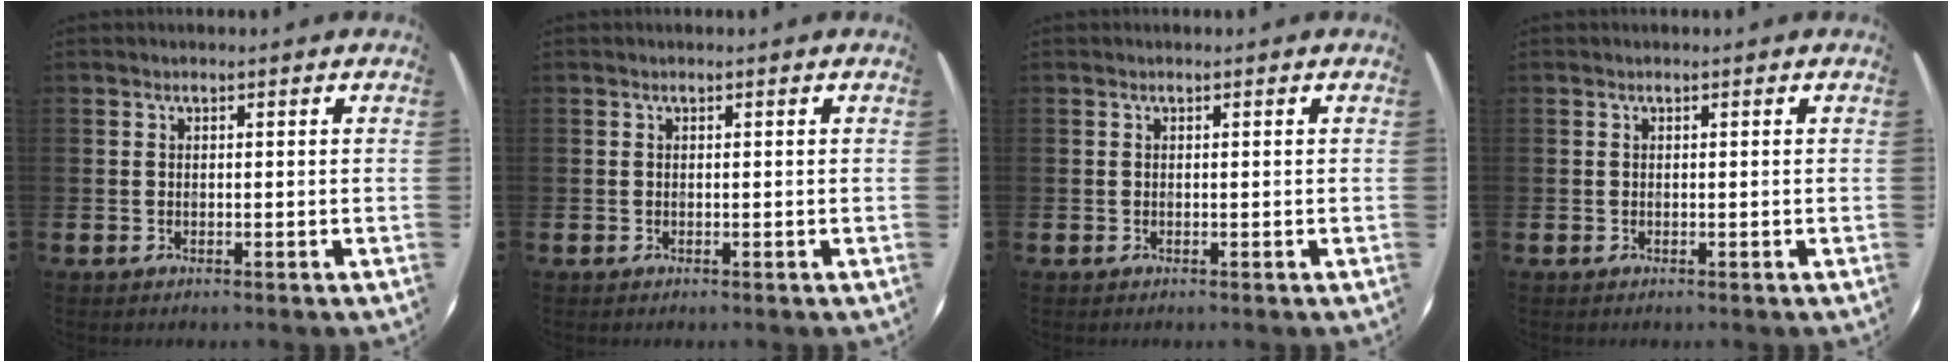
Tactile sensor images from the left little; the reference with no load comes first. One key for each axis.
{"total": 0.0}
{"total": 0.0}
{"total": 0.0}